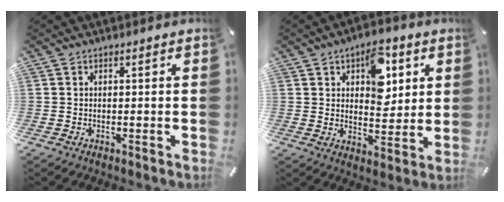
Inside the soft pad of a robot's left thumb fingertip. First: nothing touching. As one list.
[{"total": 11.2, "force": [4.8, 6.9, 7.3], "torque": [-0.086, -0.014, 0.077]}]